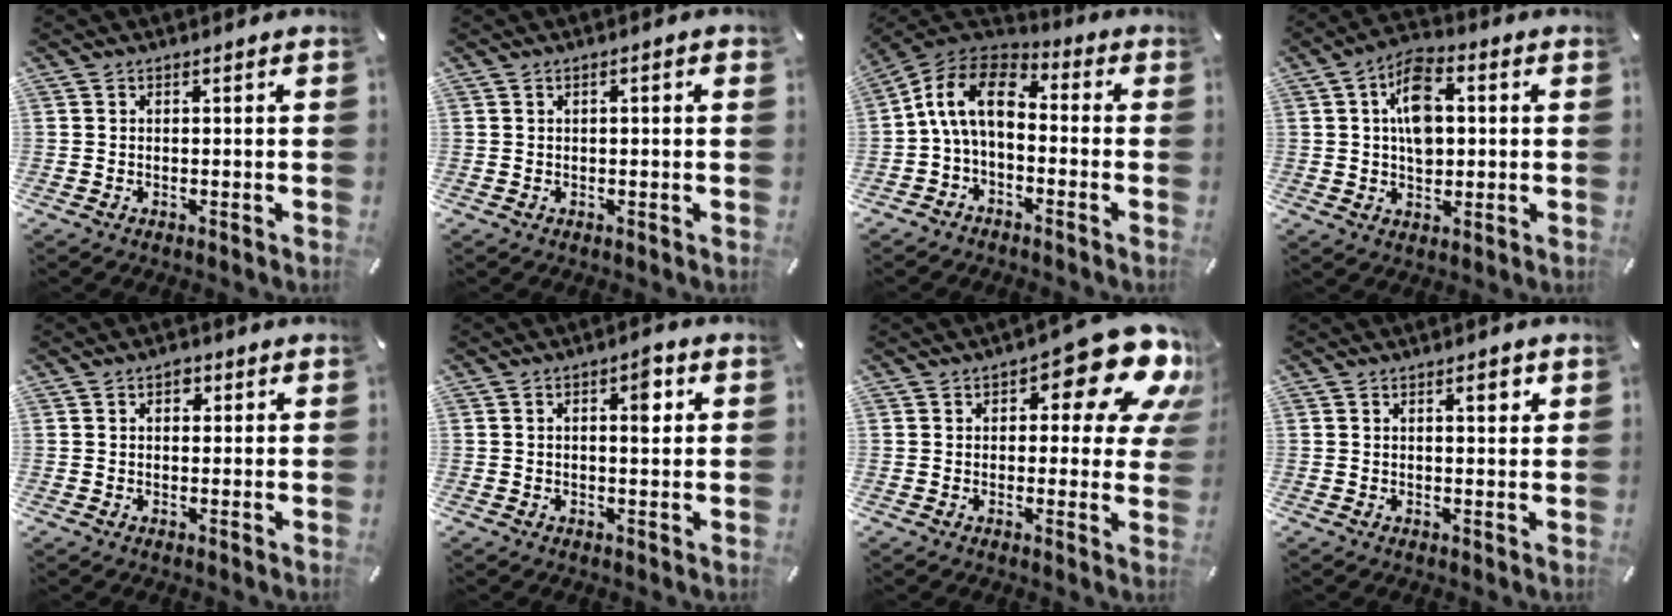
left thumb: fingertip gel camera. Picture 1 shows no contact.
{"total": 1.2, "force": [0.1, 0.1, 1.2], "torque": [-0.021, -0.001, 0.002]}
{"total": 11.4, "force": [-1.0, 7.3, 8.8], "torque": [-0.188, 0.014, -0.022]}
{"total": 9.8, "force": [1.4, 6.5, 7.2], "torque": [-0.113, 0.005, 0.023]}
{"total": 2.5, "force": [1.0, 1.8, 1.5], "torque": [-0.018, 0.001, 0.012]}
{"total": 5.1, "force": [1.4, 2.1, 4.4], "torque": [-0.051, -0.008, 0.014]}
{"total": 16.3, "force": [8.5, 6.8, 12.1], "torque": [-0.148, -0.058, 0.138]}
{"total": 3.0, "force": [1.5, 0.9, 2.4], "torque": [-0.034, -0.002, 0.021]}